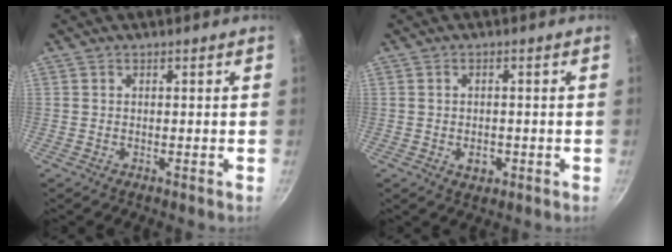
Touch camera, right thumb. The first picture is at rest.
{"total": 3.2, "force": [-0.9, 2.2, 2.1], "torque": [-0.028, 0.003, -0.010]}